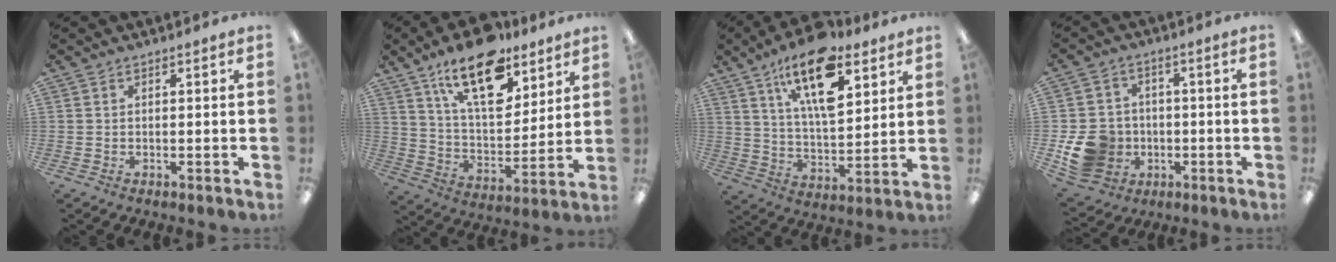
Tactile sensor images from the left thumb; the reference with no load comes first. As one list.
[{"total": 19.1, "force": [12.8, 8.6, 11.2], "torque": [-0.182, -0.066, 0.219]}, {"total": 18.6, "force": [11.0, 8.2, 12.5], "torque": [-0.195, -0.051, 0.182]}, {"total": 11.3, "force": [-3.1, 9.9, 4.4], "torque": [-0.099, 0.022, -0.046]}]